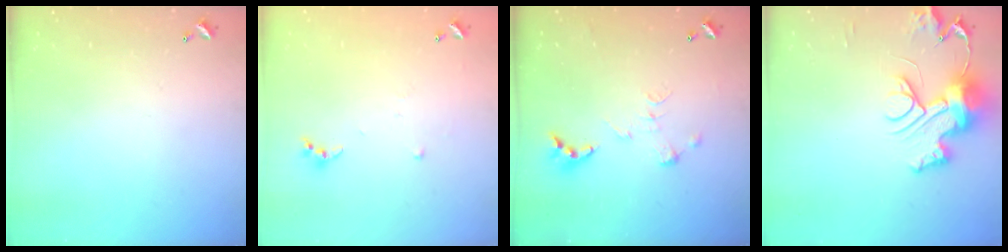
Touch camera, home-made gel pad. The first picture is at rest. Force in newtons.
{"total": 4.8, "press": 4.7, "slide": 0.5}
{"total": 0.0}
{"total": 13.0, "press": 13.0, "slide": 0.8}